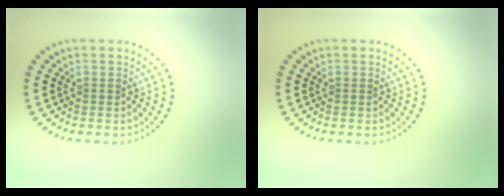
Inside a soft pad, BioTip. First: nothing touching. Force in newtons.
{"total": 0.0}